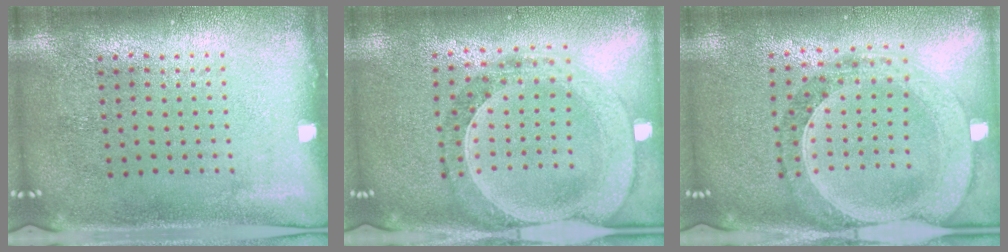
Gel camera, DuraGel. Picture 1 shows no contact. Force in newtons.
{"total": 1.5, "press": 1.5, "slide": 0.3}
{"total": 1.4, "press": 1.3, "slide": 0.4}